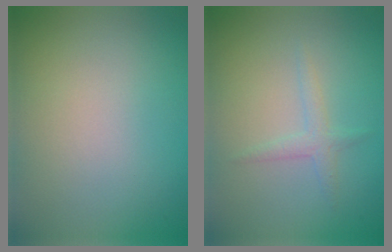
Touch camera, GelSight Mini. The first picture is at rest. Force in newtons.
{"total": 0.7, "press": 0.6, "slide": 0.1}